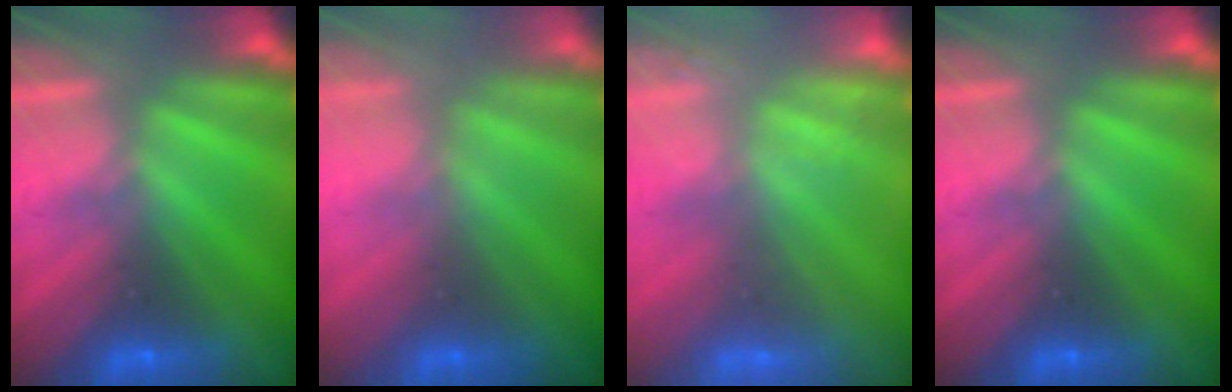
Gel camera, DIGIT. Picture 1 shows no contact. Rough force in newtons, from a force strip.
{"total": 2.9}
{"total": 2.0}
{"total": 0.0}